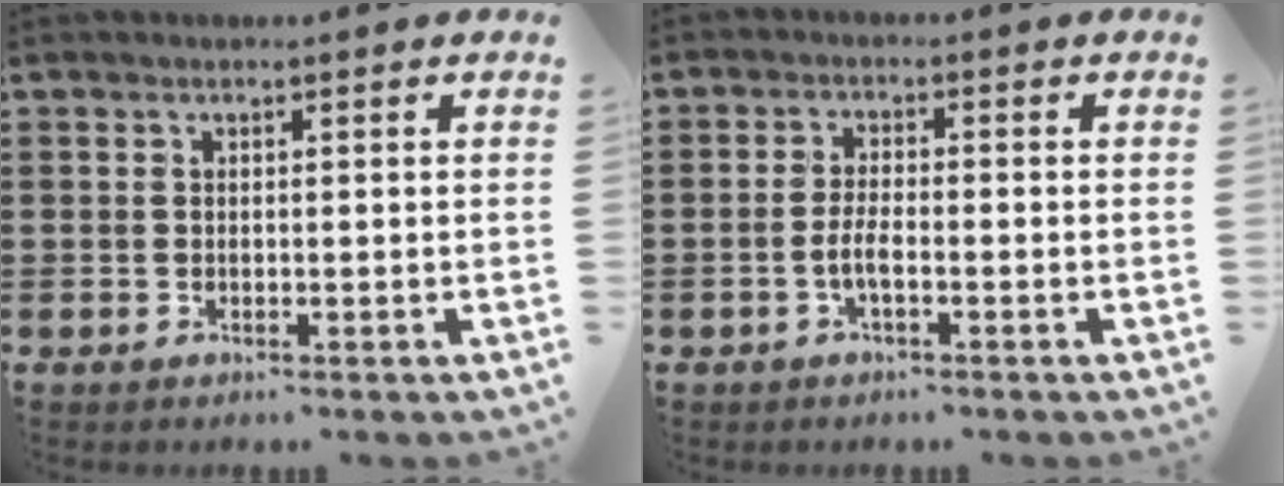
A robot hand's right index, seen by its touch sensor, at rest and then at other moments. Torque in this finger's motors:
{"motor_torque": [1.46, 0.68, 0.34, 0.06]}